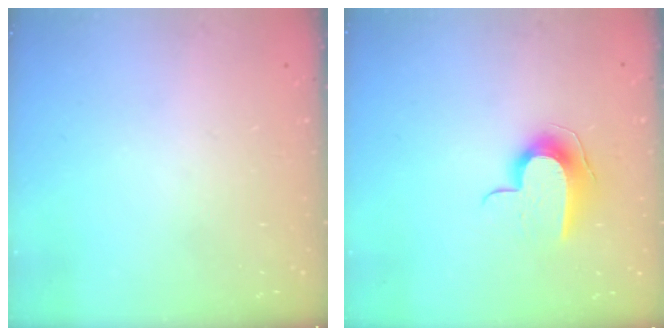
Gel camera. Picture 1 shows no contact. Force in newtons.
{"total": 9.0, "press": 9.0, "slide": 0.5}